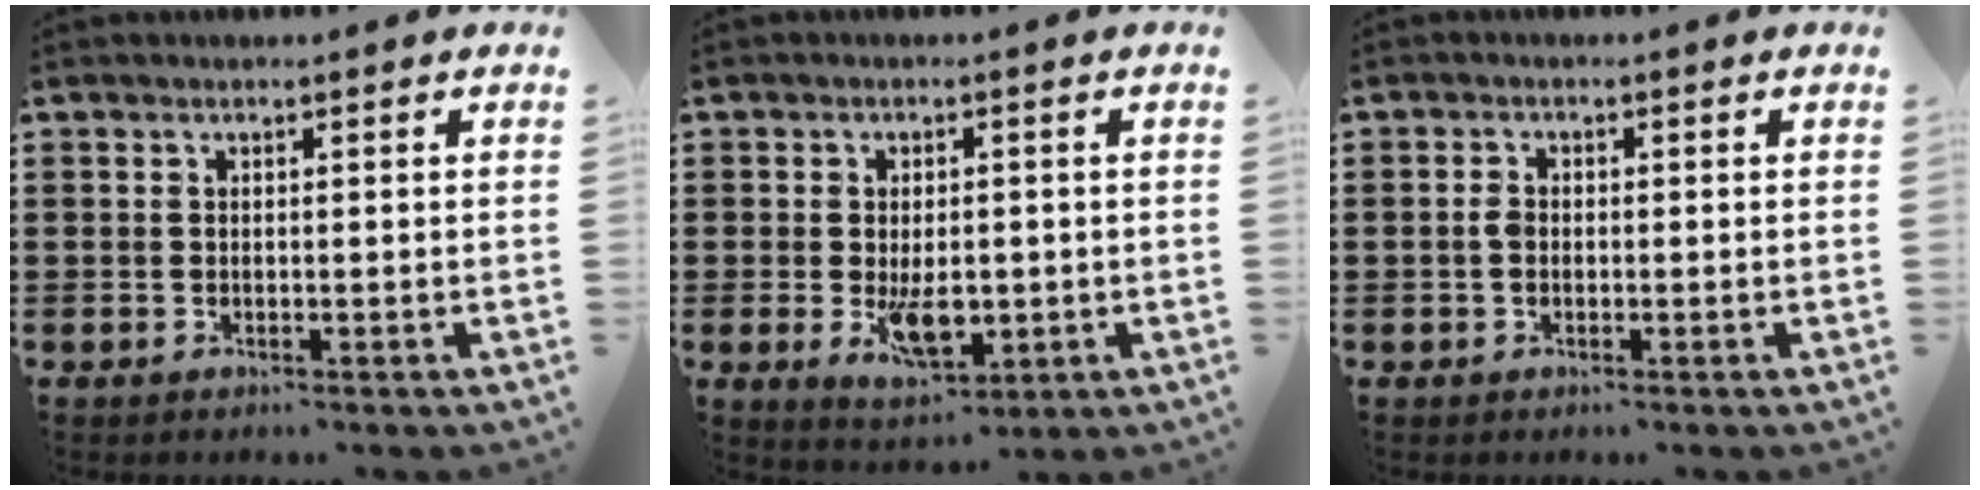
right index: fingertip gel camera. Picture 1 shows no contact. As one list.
[{"total": 6.3, "force": [-1.0, 3.2, 5.4], "torque": [-0.092, -0.009, -0.019]}, {"total": 1.6, "force": [-0.2, 1.0, 1.2], "torque": [-0.032, 0.002, -0.008]}]